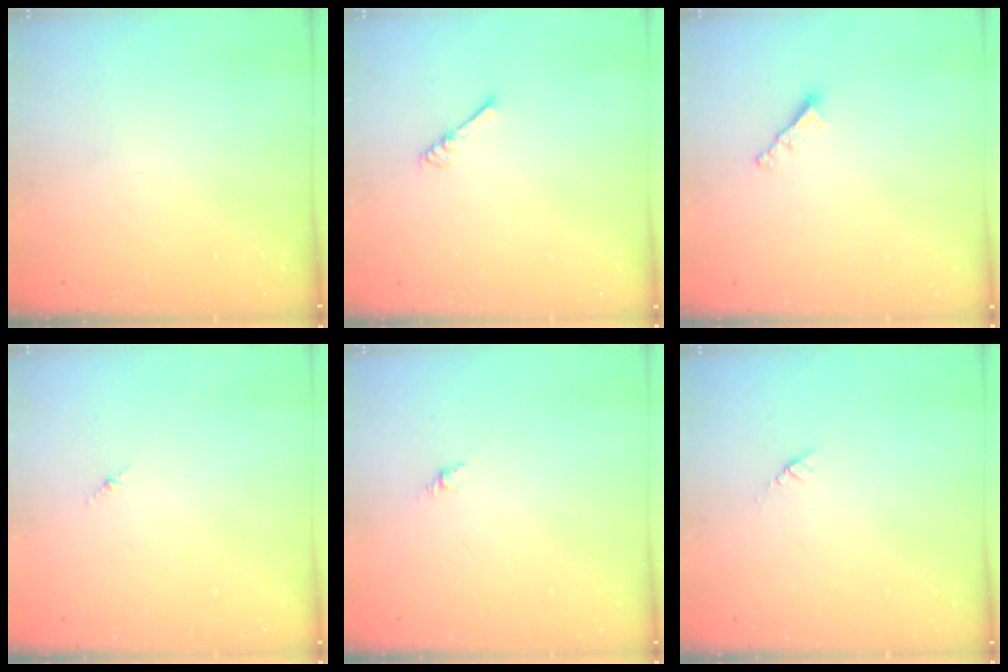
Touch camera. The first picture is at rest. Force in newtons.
{"total": 1.8, "press": 1.7, "slide": 0.4}
{"total": 2.3, "press": 2.3, "slide": 0.1}
{"total": 1.8, "press": 1.7, "slide": 0.6}
{"total": 1.5, "press": 1.4, "slide": 0.6}
{"total": 2.7, "press": 2.6, "slide": 0.4}